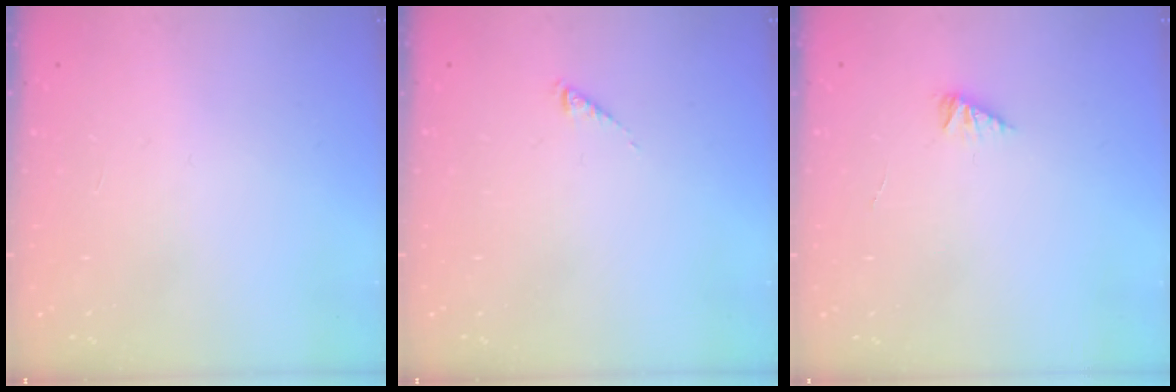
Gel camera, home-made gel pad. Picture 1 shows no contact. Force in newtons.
{"total": 0.0}
{"total": 2.2, "press": 2.2, "slide": 0.5}